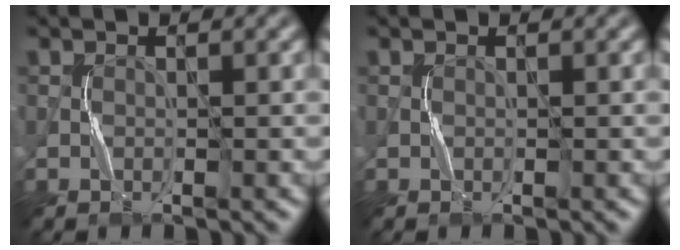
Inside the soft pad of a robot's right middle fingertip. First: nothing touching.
{"total": 0.0}